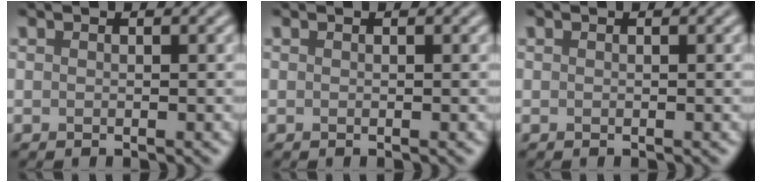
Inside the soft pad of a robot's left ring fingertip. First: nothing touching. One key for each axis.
{"total": 0.0}
{"total": 0.0}